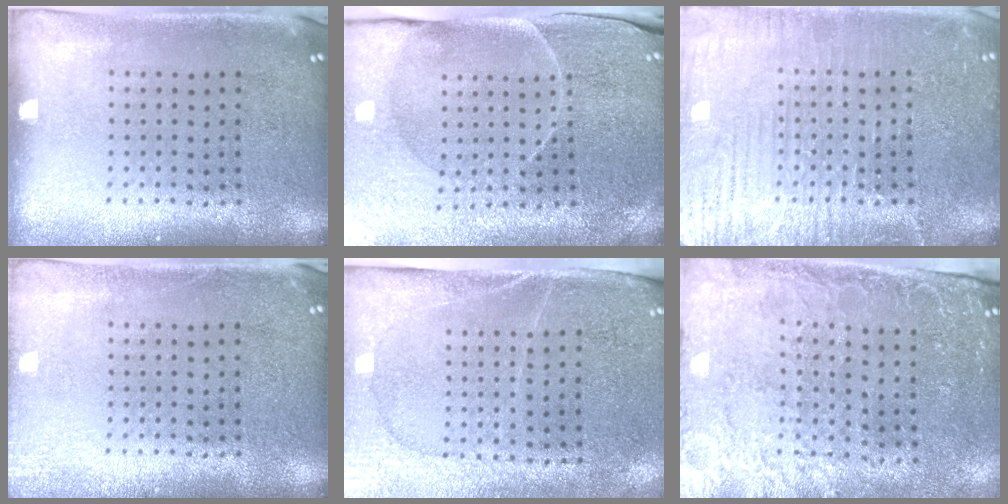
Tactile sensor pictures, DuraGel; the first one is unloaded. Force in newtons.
{"total": 3.5, "press": 3.5, "slide": 0.5}
{"total": 5.4, "press": 5.3, "slide": 0.7}
{"total": 1.5, "press": 1.5, "slide": 0.3}
{"total": 2.9, "press": 2.5, "slide": 1.4}
{"total": 2.7, "press": 2.4, "slide": 1.2}